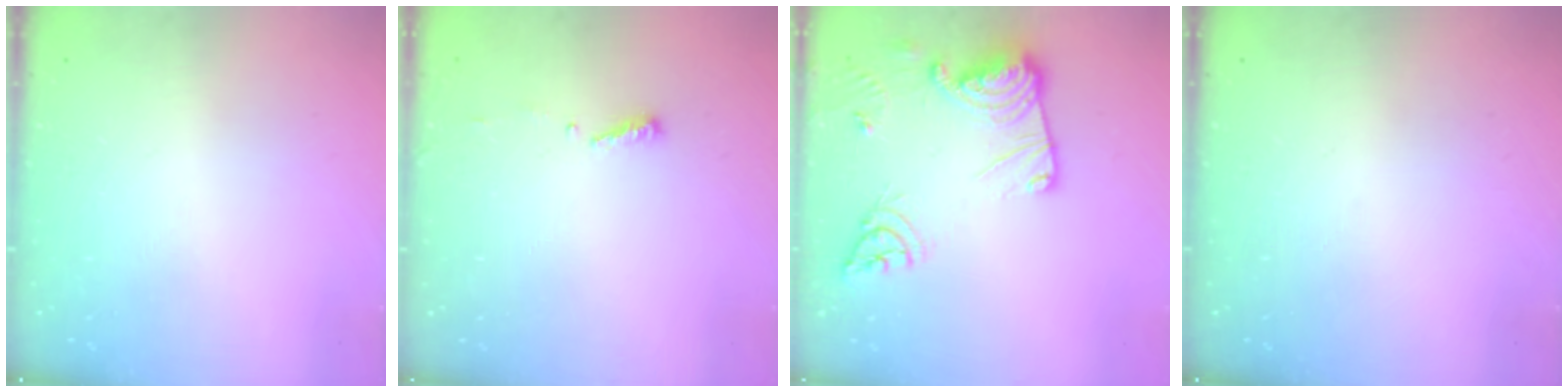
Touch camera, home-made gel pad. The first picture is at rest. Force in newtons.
{"total": 3.9, "press": 3.9, "slide": 0.4}
{"total": 17.7, "press": 17.6, "slide": 1.8}
{"total": 0.0}